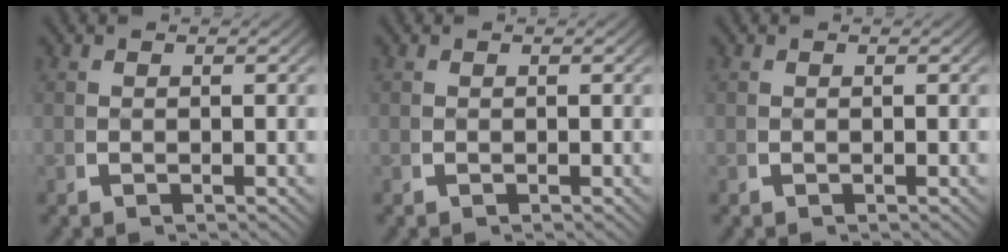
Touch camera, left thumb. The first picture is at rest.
{"total": 0.0}
{"total": 0.0}